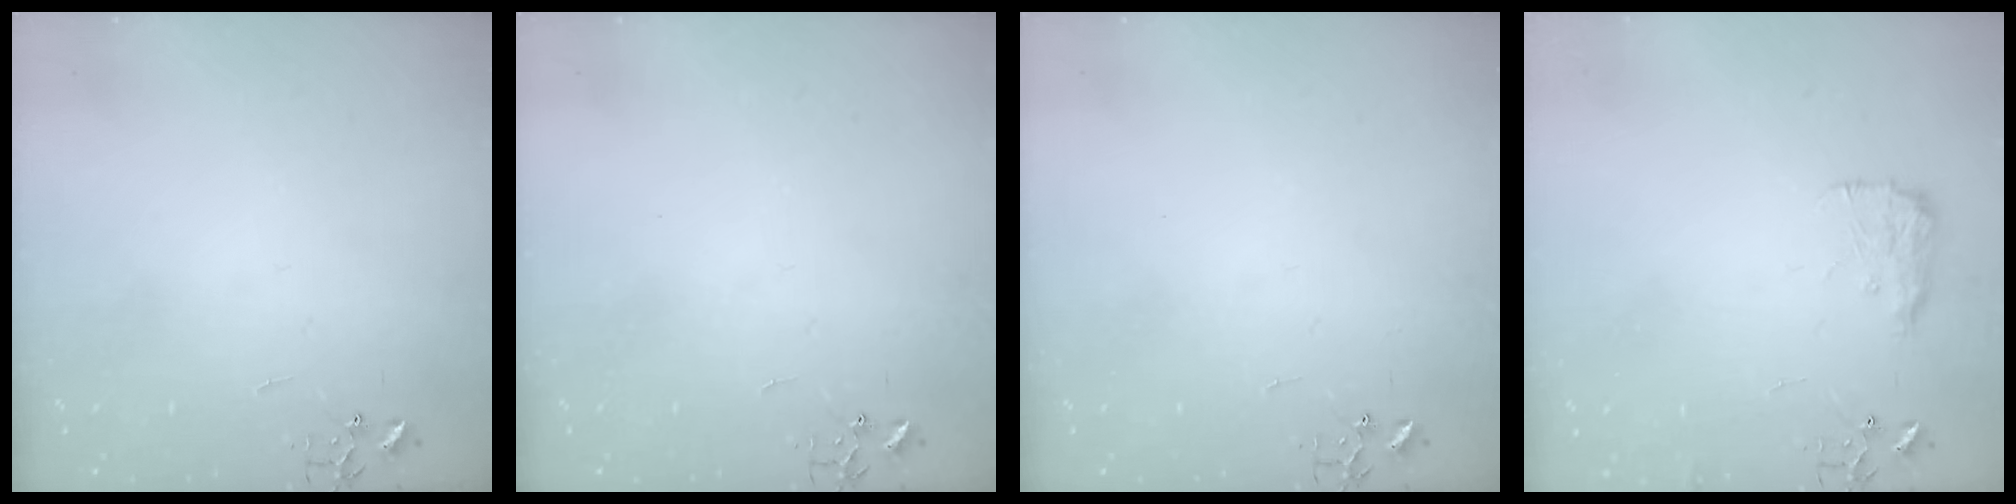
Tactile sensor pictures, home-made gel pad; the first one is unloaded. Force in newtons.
{"total": 0.0}
{"total": 0.0}
{"total": 9.8, "press": 9.8, "slide": 0.2}